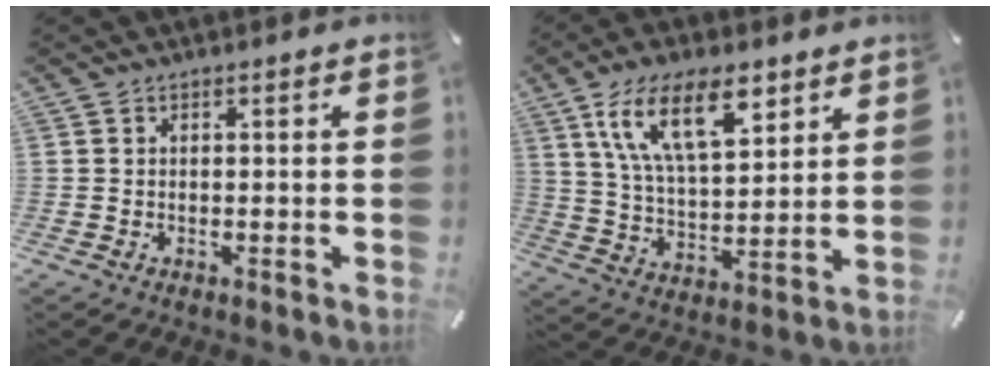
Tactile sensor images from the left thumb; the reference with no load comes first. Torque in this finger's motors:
{"motor_torque": [1.94, 2.13, 1.43, -1.34, 0.38]}